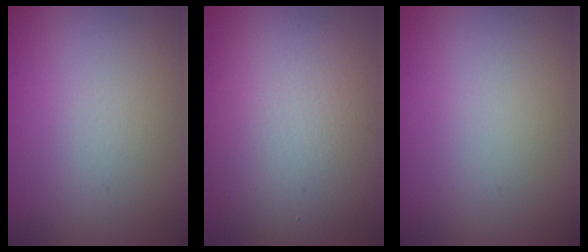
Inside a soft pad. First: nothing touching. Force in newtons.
{"total": 7.5, "press": 7.5, "slide": 0.6}
{"total": 0.0}